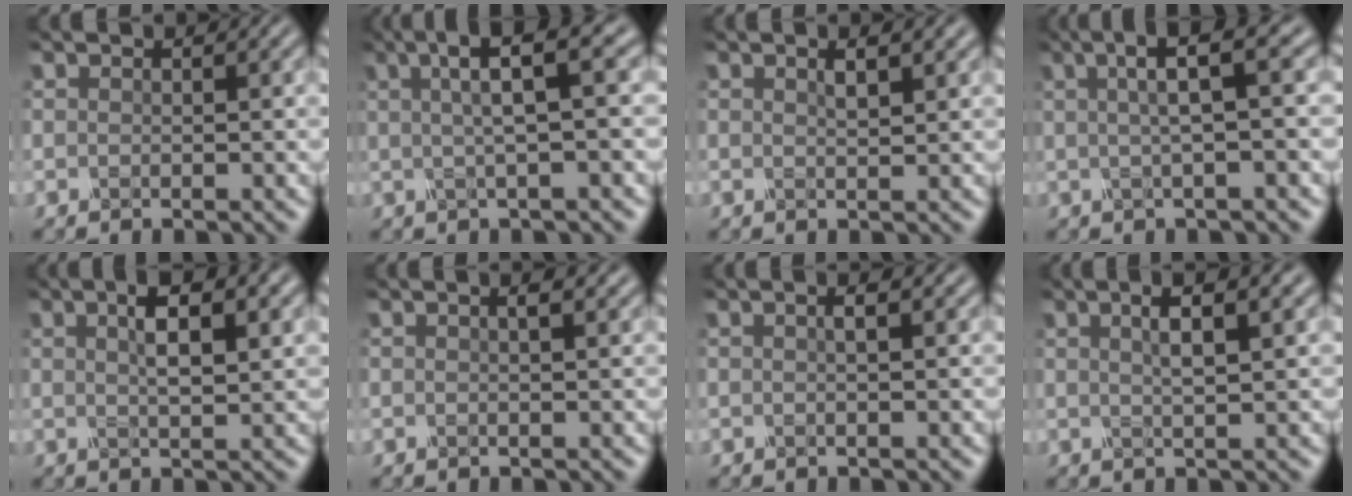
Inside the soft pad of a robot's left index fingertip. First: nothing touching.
{"total": 5.6, "force": [1.6, 1.0, 5.2], "torque": [-0.077, 0.017, 0.029]}
{"total": 2.6, "force": [1.2, 0.8, 2.1], "torque": [-0.016, 0.007, 0.010]}
{"total": 4.7, "force": [1.1, 0.8, 4.5], "torque": [-0.073, 0.014, 0.023]}
{"total": 4.2, "force": [1.2, 1.2, 3.8], "torque": [-0.069, 0.006, 0.027]}
{"total": 2.5, "force": [1.1, 1.1, 1.9], "torque": [-0.009, 0.013, -0.007]}
{"total": 2.0, "force": [0.6, 0.8, 1.8], "torque": [-0.010, 0.008, -0.006]}
{"total": 3.9, "force": [1.3, 0.7, 3.6], "torque": [-0.060, 0.008, 0.027]}